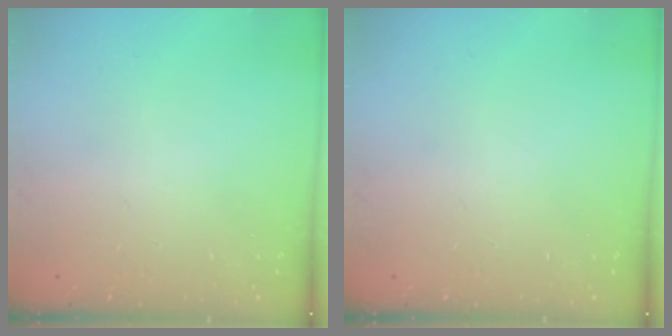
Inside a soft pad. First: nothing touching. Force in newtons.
{"total": 0.0}